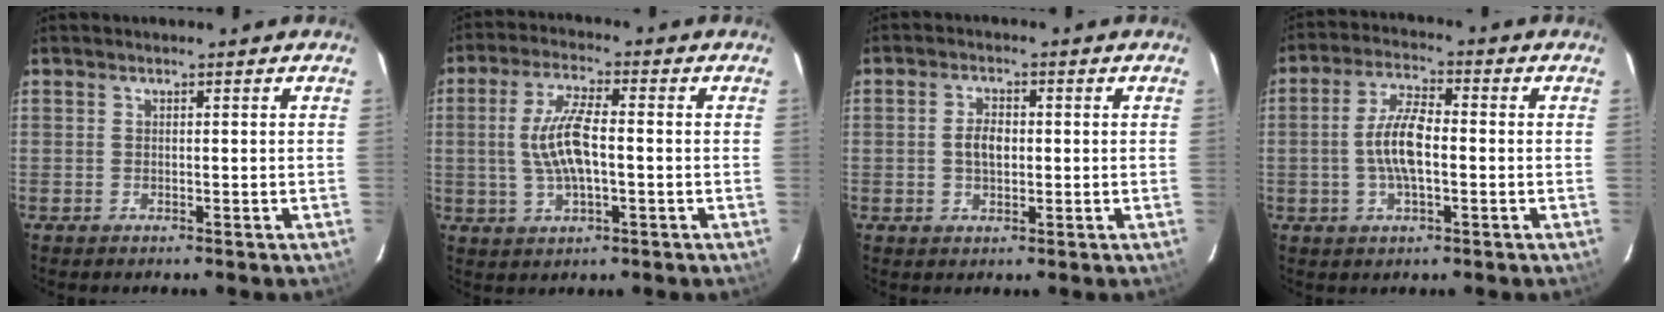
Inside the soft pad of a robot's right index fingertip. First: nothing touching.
{"total": 8.6, "force": [-0.7, 2.4, 8.3], "torque": [-0.163, 0.002, -0.012]}
{"total": 3.5, "force": [-0.1, 2.0, 2.9], "torque": [-0.055, 0.005, 0.000]}
{"total": 7.6, "force": [-1.1, 2.4, 7.1], "torque": [-0.142, 0.009, -0.024]}